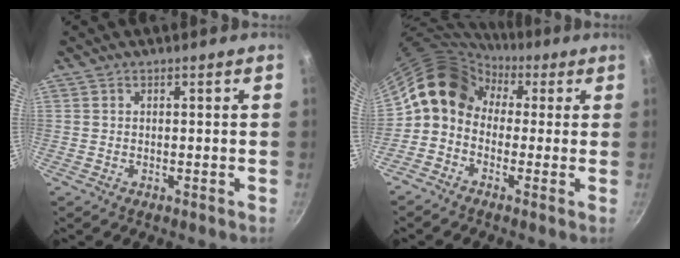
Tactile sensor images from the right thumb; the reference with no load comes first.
{"total": 10.7, "force": [2.1, 8.4, 6.2], "torque": [-0.087, 0.028, 0.008]}